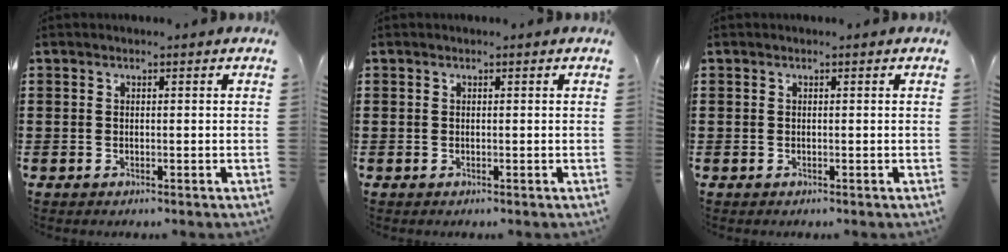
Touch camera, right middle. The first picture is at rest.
{"total": 0.0}
{"total": 0.0}